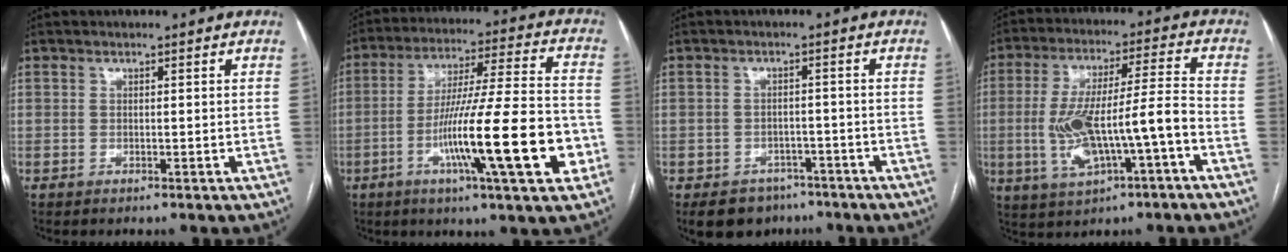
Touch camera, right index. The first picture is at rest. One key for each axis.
{"total": 19.9, "fx": -6.3, "fy": 0.9, "fz": 18.9, "tx": -0.296, "ty": -0.009, "tz": -0.101}
{"total": 7.2, "fx": -5.3, "fy": 4.5, "fz": 1.5, "tx": -0.016, "ty": 0.007, "tz": -0.073}
{"total": 13.9, "fx": -3.7, "fy": 2.0, "fz": 13.2, "tx": -0.251, "ty": 0.017, "tz": -0.056}